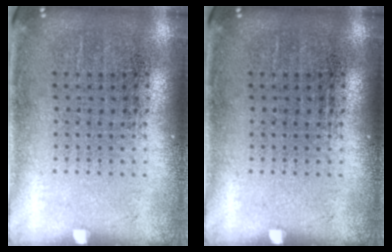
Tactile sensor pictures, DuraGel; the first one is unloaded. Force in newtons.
{"total": 0.0}